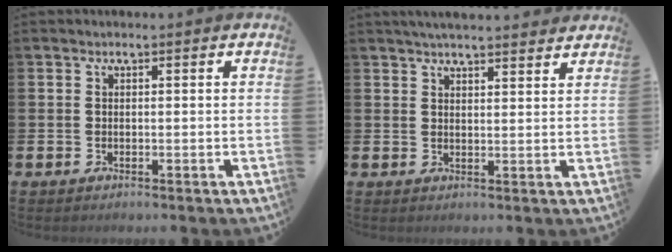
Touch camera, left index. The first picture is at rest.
{"total": 3.6, "force": [3.5, 0.1, 0.8], "torque": [-0.017, -0.015, 0.063]}